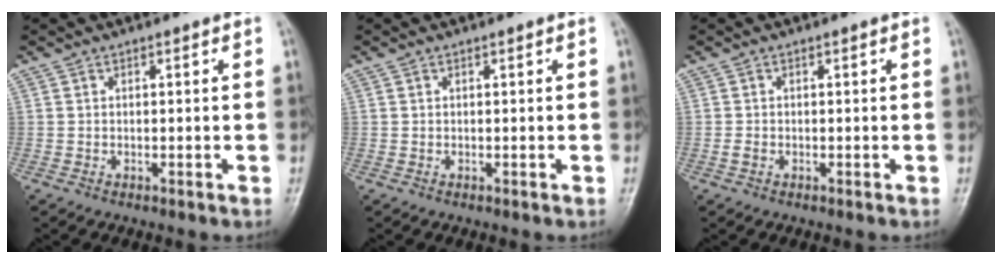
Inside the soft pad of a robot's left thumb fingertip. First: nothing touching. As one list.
[{"total": 0.0}, {"total": 1.0, "force": [-0.3, 0.7, 0.6], "torque": [-0.014, -0.001, -0.007]}]